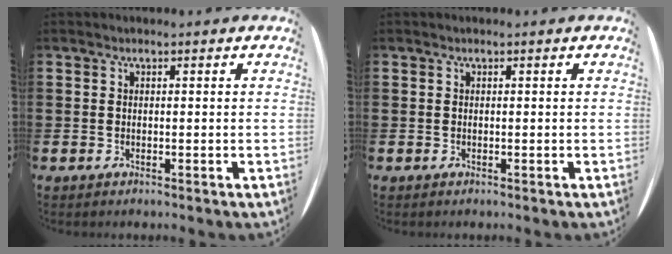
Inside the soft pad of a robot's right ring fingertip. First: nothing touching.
{"total": 0.0}